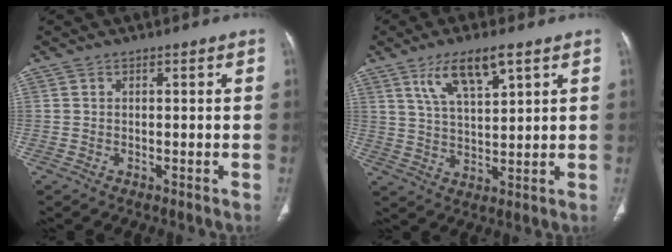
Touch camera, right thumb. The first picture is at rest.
{"total": 9.2, "force": [5.1, 2.8, 7.1], "torque": [-0.129, -0.020, 0.102]}